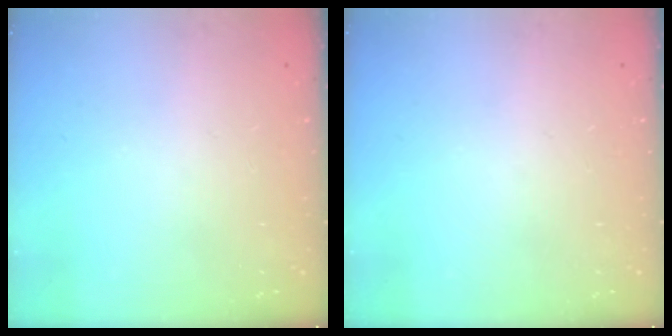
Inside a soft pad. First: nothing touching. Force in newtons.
{"total": 0.0}